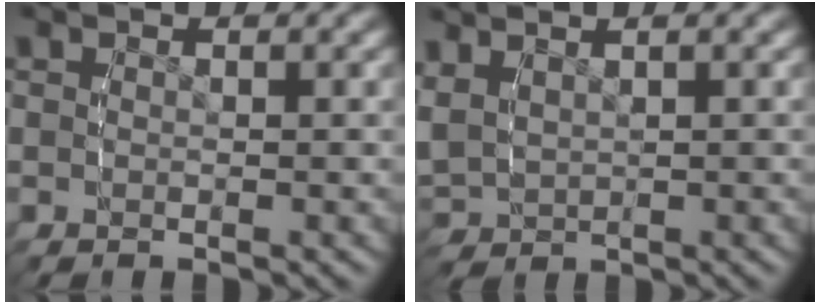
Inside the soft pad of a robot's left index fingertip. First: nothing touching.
{"total": 3.5, "force": [1.4, 2.6, 1.9], "torque": [-0.059, 0.000, 0.034]}